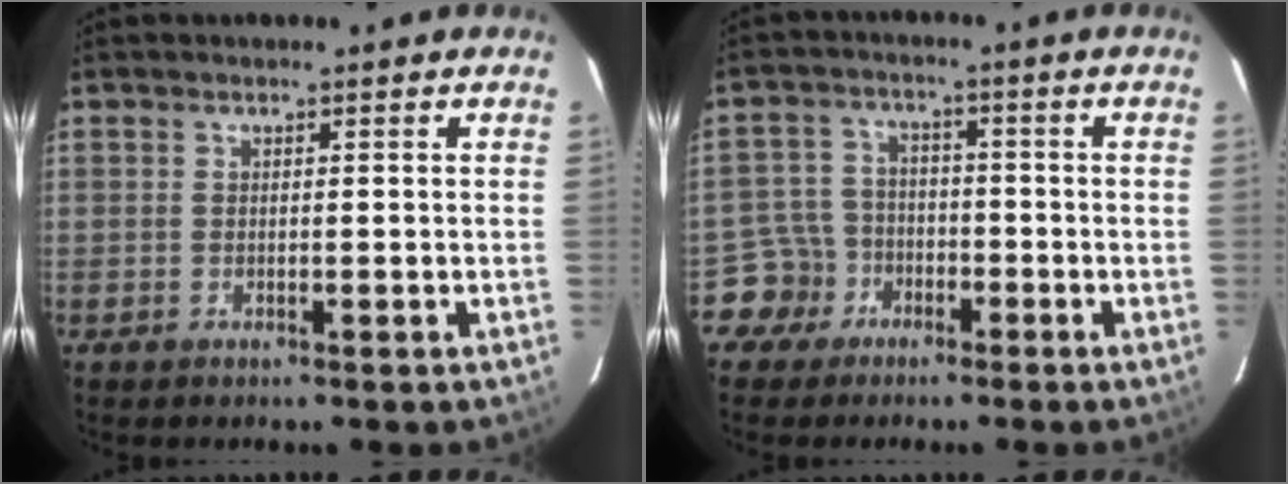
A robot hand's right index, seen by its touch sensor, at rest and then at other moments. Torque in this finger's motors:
{"motor_torque": [-0.15, -0.05, -0.62, -0.21]}